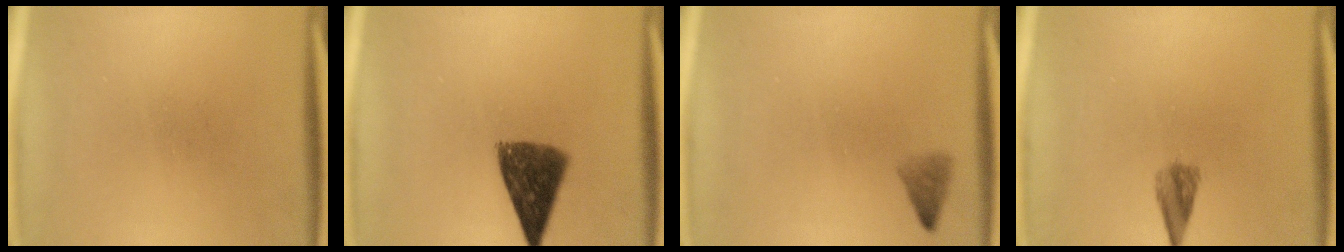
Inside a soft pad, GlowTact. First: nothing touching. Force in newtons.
{"total": 9.0}
{"total": 1.6}
{"total": 2.5}